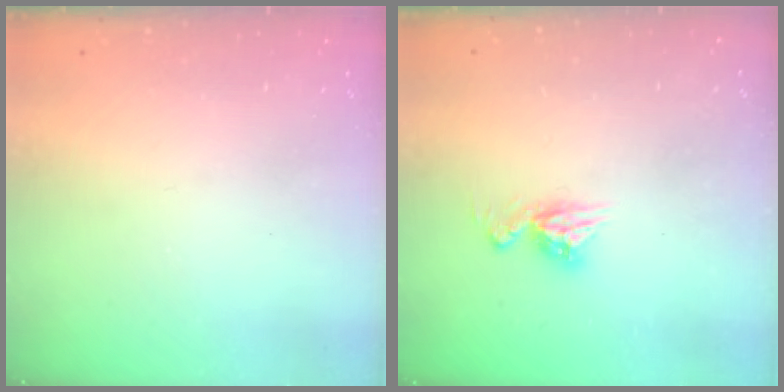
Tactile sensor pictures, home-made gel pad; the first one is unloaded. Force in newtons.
{"total": 8.0, "press": 8.0, "slide": 0.7}